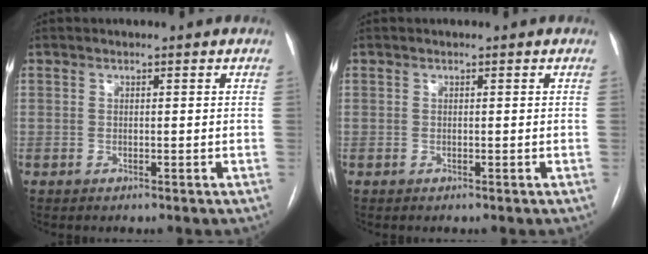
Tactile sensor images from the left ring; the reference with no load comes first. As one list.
[{"total": 0.0}]